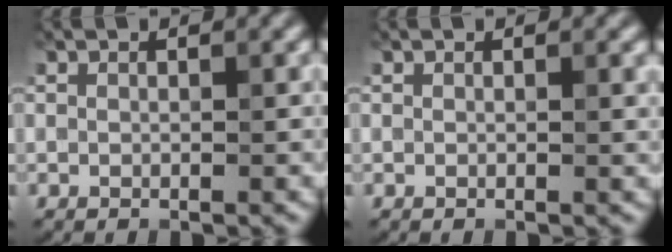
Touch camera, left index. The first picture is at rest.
{"total": 0.5, "force": [0.2, 0.2, 0.5], "torque": [-0.007, -0.001, 0.004]}